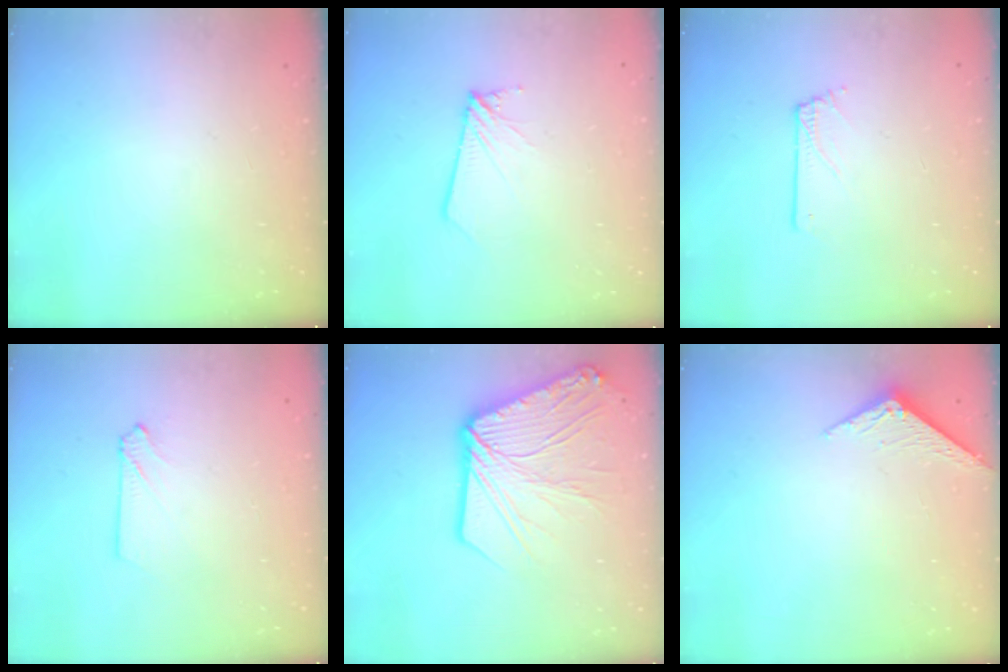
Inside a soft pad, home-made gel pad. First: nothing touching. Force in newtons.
{"total": 3.1, "press": 3.1, "slide": 0.5}
{"total": 0.7, "press": 0.7, "slide": 0.1}
{"total": 2.4, "press": 2.4, "slide": 0.3}
{"total": 20.8, "press": 20.6, "slide": 2.7}
{"total": 3.7, "press": 3.7, "slide": 0.3}